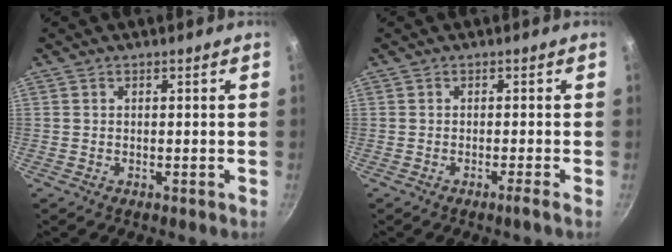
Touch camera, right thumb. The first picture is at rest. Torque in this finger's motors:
{"motor_torque": [-0.20, -0.06, 0.06, -0.61, -0.02]}